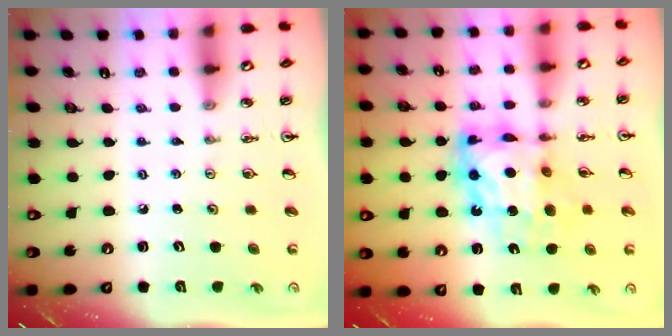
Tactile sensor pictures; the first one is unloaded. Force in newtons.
{"total": 14.4, "press": 14.3, "slide": 1.4}